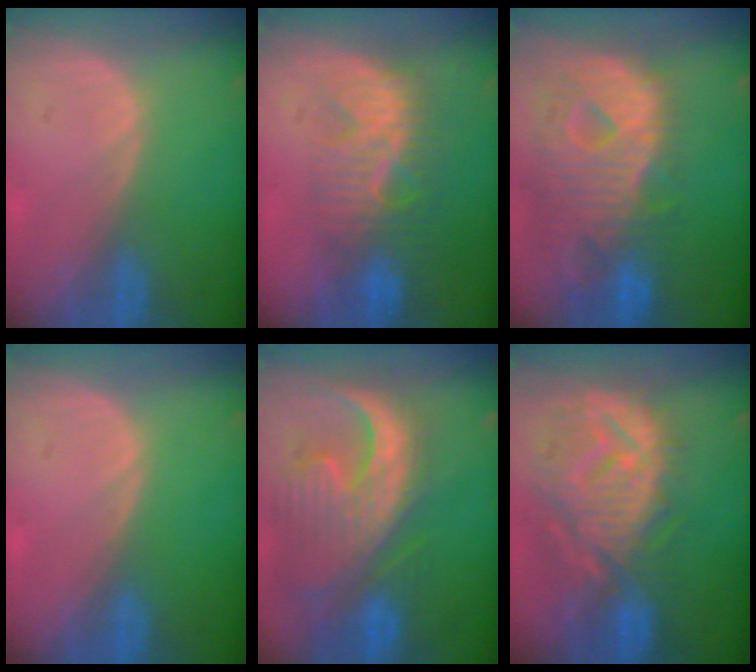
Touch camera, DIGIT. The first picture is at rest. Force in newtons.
{"total": 8.4, "press": 8.0, "slide": 2.4}
{"total": 12.8, "press": 11.0, "slide": 6.6}
{"total": 0.0}
{"total": 13.4, "press": 11.4, "slide": 7.0}
{"total": 12.4, "press": 11.0, "slide": 5.7}